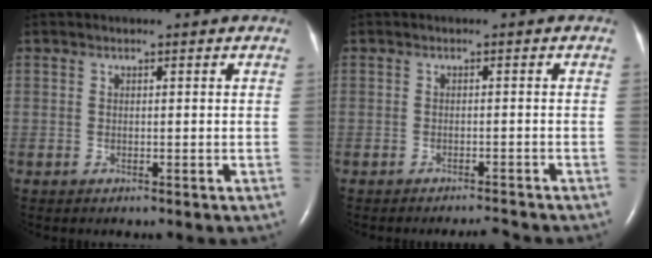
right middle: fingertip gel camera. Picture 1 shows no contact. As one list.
[{"total": 2.2, "force": [-2.1, -0.4, 0.3], "torque": [-0.007, -0.008, -0.030]}]